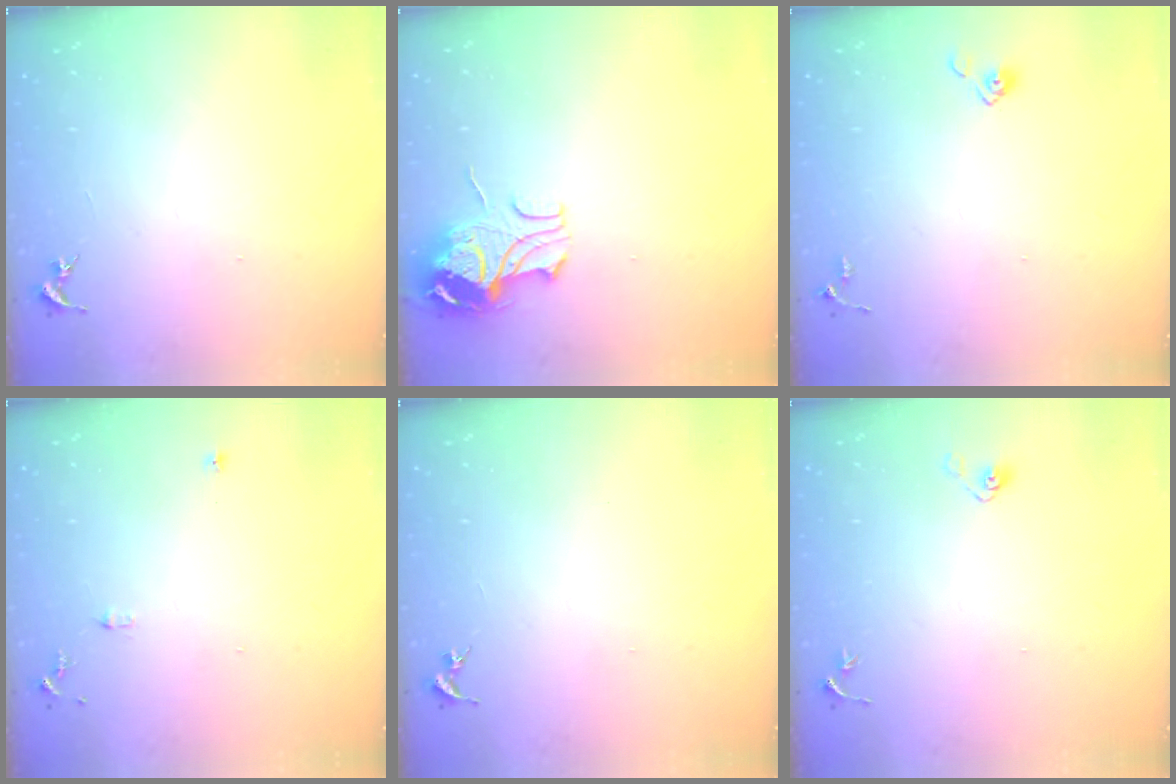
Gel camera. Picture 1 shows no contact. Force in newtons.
{"total": 9.6, "press": 9.5, "slide": 1.1}
{"total": 4.0, "press": 4.0, "slide": 0.4}
{"total": 6.1, "press": 6.1, "slide": 0.7}
{"total": 0.0}
{"total": 4.0, "press": 3.4, "slide": 2.0}